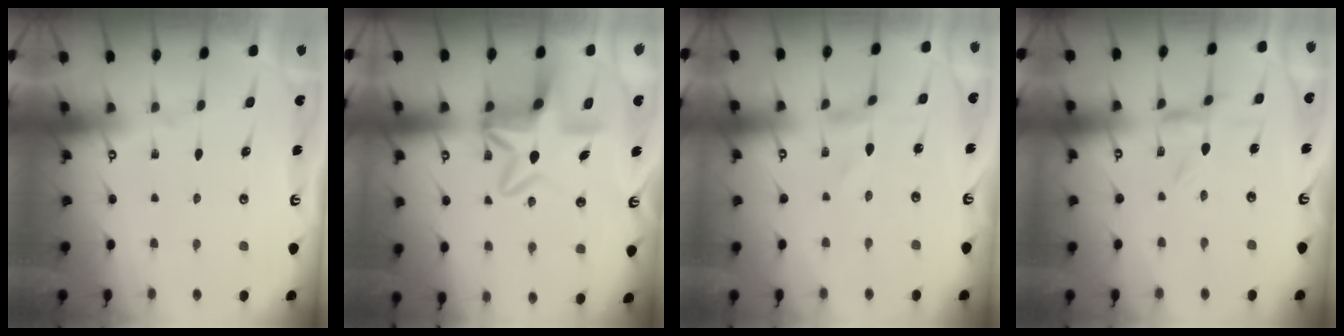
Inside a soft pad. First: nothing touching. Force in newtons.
{"total": 9.8, "press": 9.7, "slide": 1.9}
{"total": 1.2, "press": 1.1, "slide": 0.1}
{"total": 1.5, "press": 1.5, "slide": 0.2}